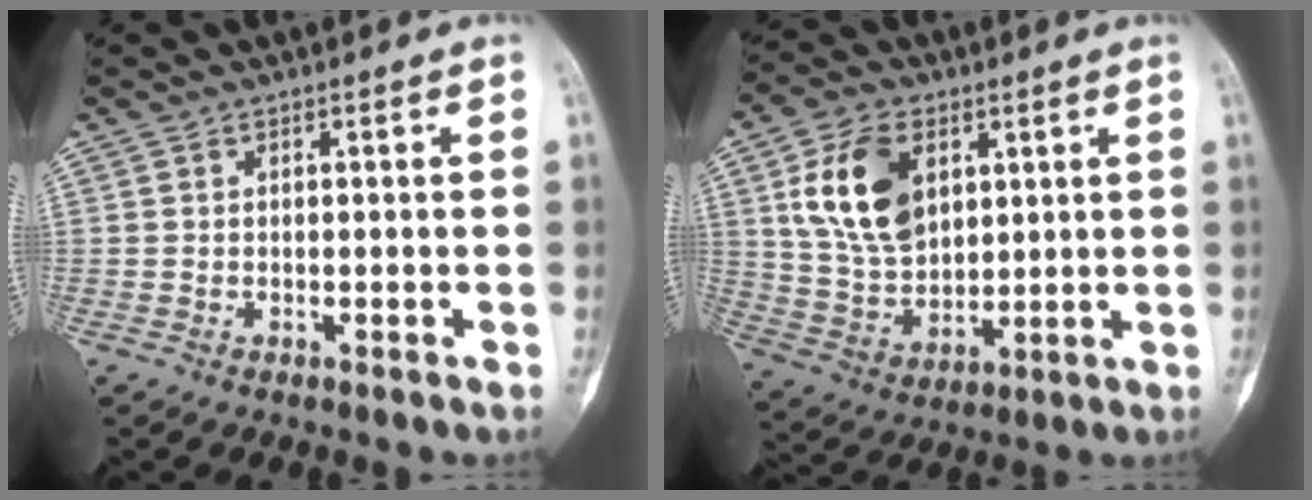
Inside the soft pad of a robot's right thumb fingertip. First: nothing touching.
{"total": 14.9, "force": [5.0, 9.8, 10.0], "torque": [-0.164, -0.014, 0.102]}